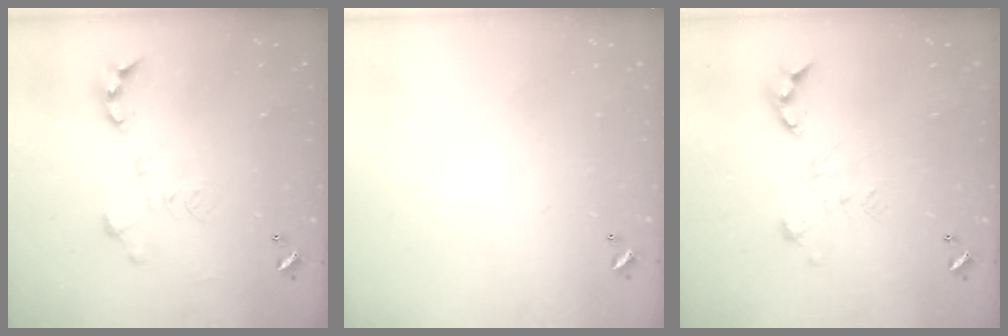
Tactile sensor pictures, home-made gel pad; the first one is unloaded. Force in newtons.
{"total": 0.0}
{"total": 2.7, "press": 2.2, "slide": 1.5}